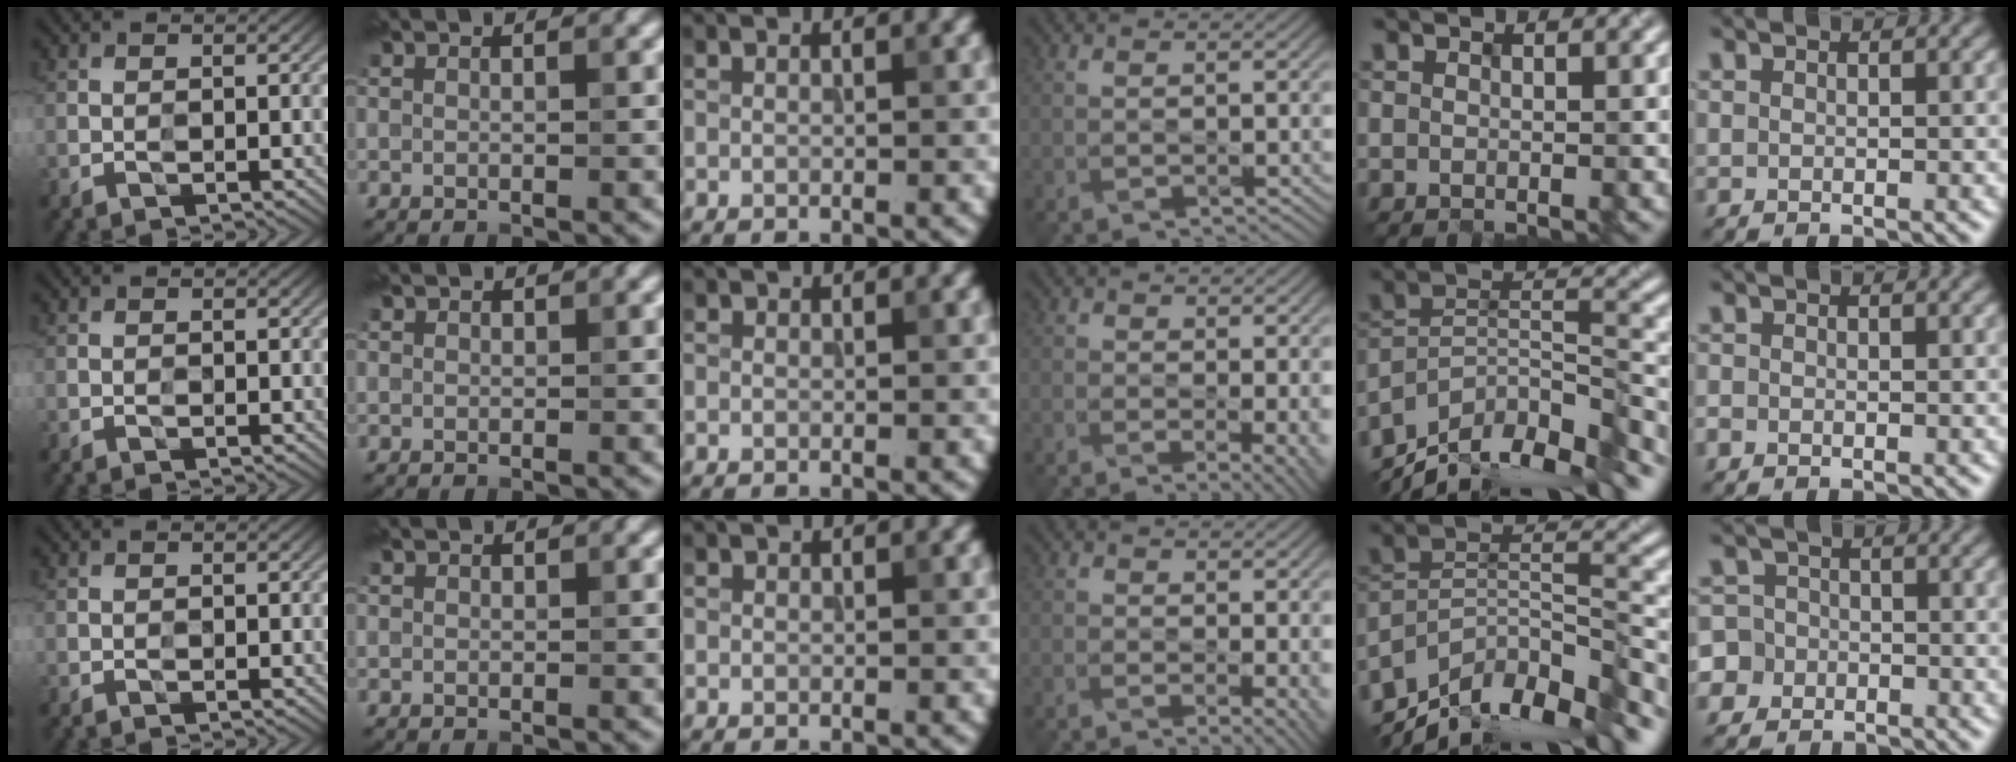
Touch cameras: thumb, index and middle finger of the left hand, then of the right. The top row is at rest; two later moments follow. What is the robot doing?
{"motion": "open", "object": "medicine box"}